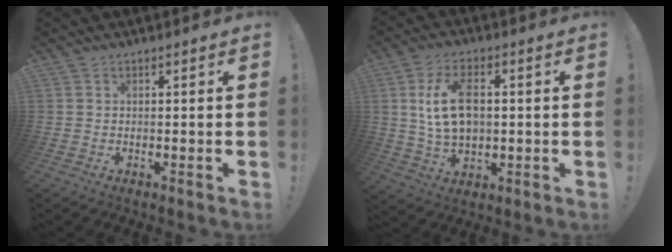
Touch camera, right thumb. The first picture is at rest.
{"total": 12.5, "force": [1.6, 8.2, 9.4], "torque": [-0.160, 0.006, 0.032]}